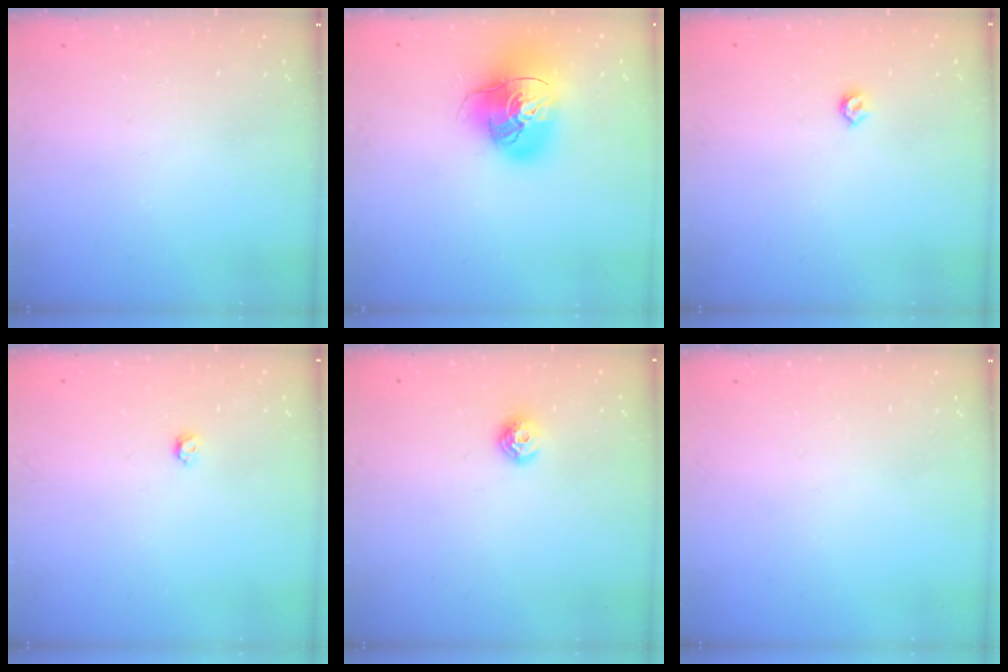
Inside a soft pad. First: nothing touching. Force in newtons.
{"total": 19.6, "press": 19.4, "slide": 2.7}
{"total": 4.0, "press": 3.9, "slide": 0.8}
{"total": 3.2, "press": 3.2, "slide": 0.5}
{"total": 7.0, "press": 6.9, "slide": 0.9}
{"total": 0.0}